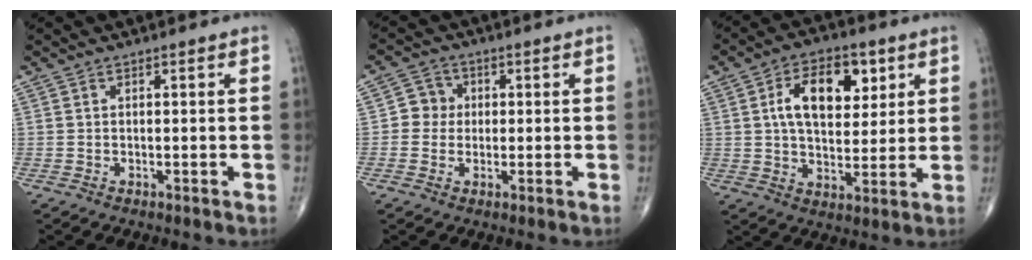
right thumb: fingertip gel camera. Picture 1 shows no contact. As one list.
[{"total": 4.4, "force": [0.1, 4.2, 1.3], "torque": [0.007, 0.010, -0.007]}, {"total": 13.4, "force": [4.2, 7.8, 10.1], "torque": [-0.128, -0.006, 0.068]}]